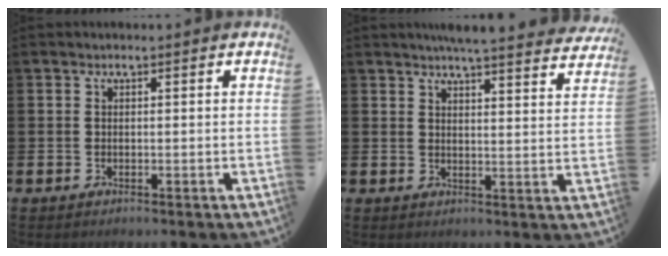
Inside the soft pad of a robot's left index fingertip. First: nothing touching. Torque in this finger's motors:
{"motor_torque": [0.68, -0.83, 0.41, 0.08]}